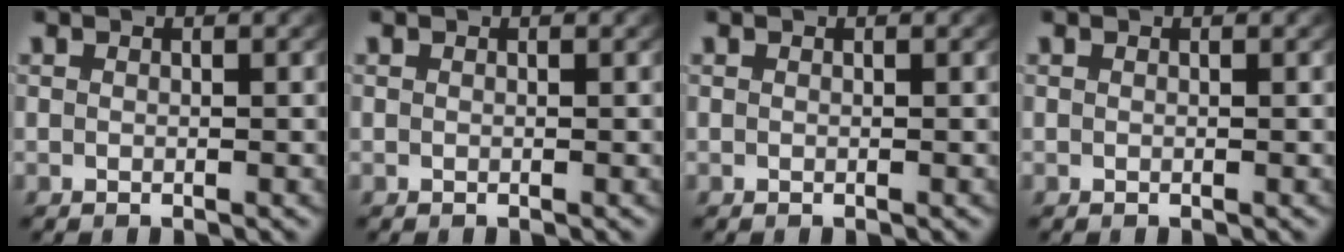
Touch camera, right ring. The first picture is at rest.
{"total": 0.0}
{"total": 0.0}
{"total": 0.0}